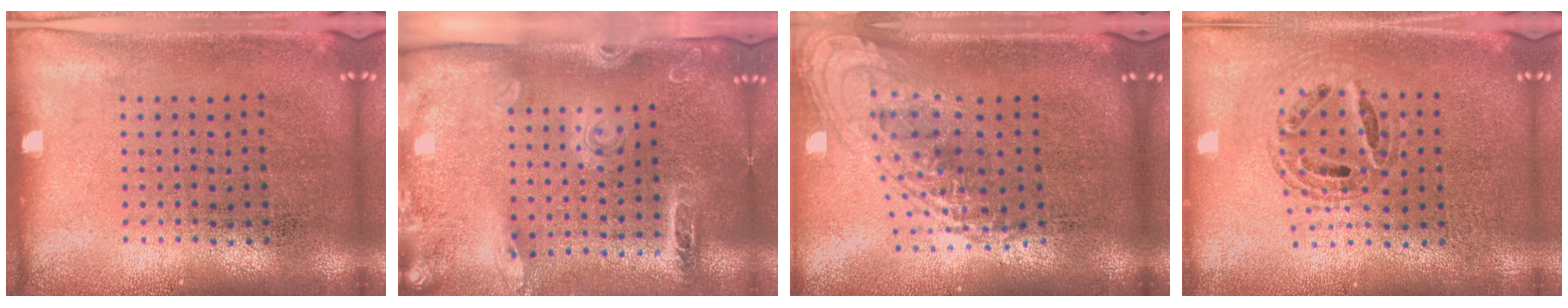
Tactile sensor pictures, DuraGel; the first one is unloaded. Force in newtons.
{"total": 2.7, "press": 2.0, "slide": 1.8}
{"total": 2.1, "press": 1.7, "slide": 1.3}
{"total": 0.8, "press": 0.7, "slide": 0.1}